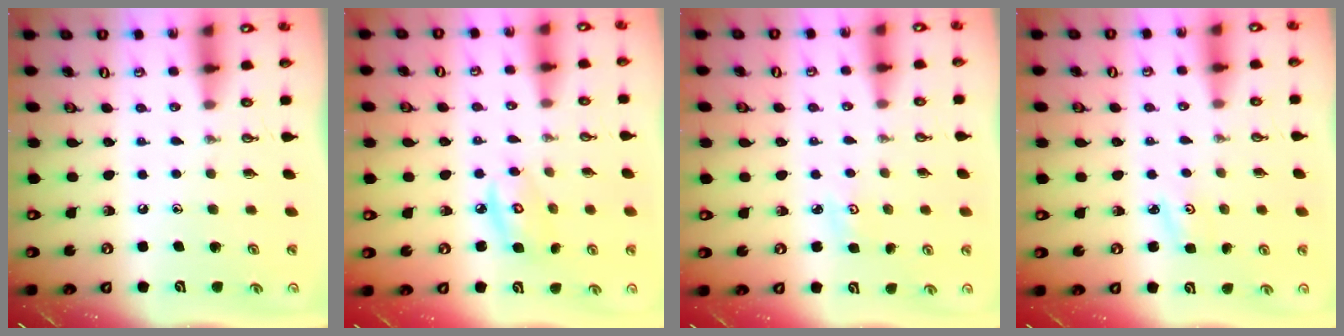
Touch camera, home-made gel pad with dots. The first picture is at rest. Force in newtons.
{"total": 6.2, "press": 6.2, "slide": 0.2}
{"total": 2.8, "press": 2.7, "slide": 0.4}
{"total": 2.6, "press": 2.6, "slide": 0.4}